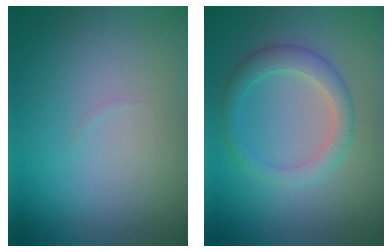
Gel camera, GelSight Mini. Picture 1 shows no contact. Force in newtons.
{"total": 2.7, "press": 2.7, "slide": 0.2}